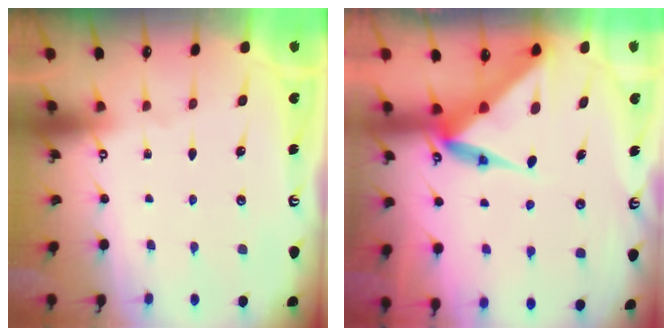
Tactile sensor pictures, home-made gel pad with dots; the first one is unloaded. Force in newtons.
{"total": 8.1, "press": 8.1, "slide": 0.6}